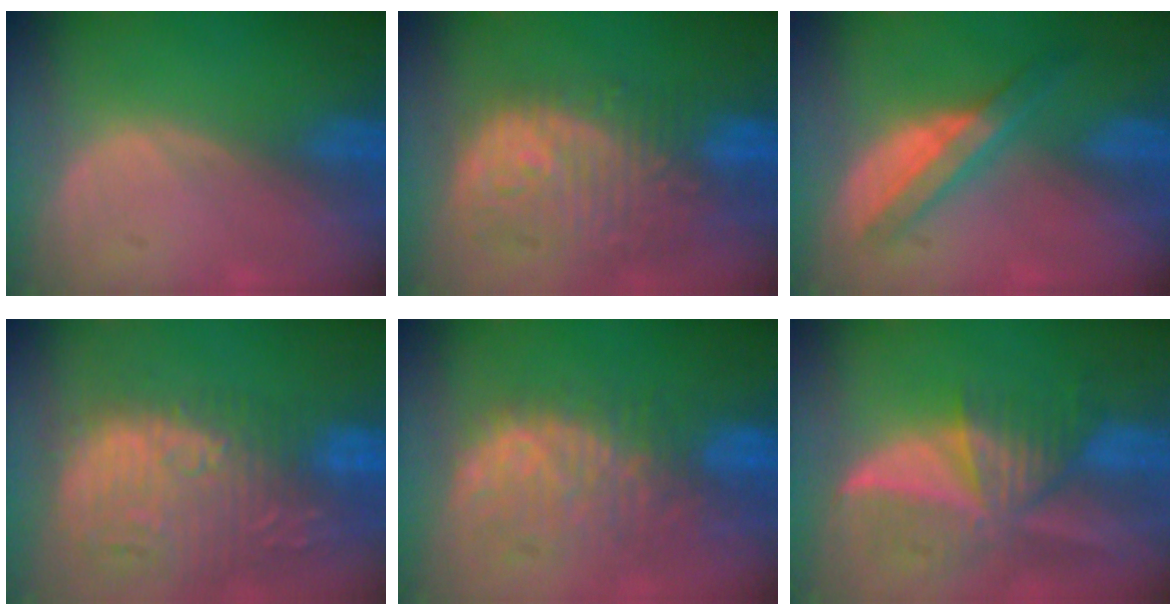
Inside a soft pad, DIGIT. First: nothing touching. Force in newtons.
{"total": 12.4, "press": 10.8, "slide": 6.0}
{"total": 5.4, "press": 5.3, "slide": 1.3}
{"total": 15.5, "press": 13.1, "slide": 8.3}
{"total": 10.6, "press": 9.4, "slide": 4.9}
{"total": 9.8, "press": 8.6, "slide": 4.6}